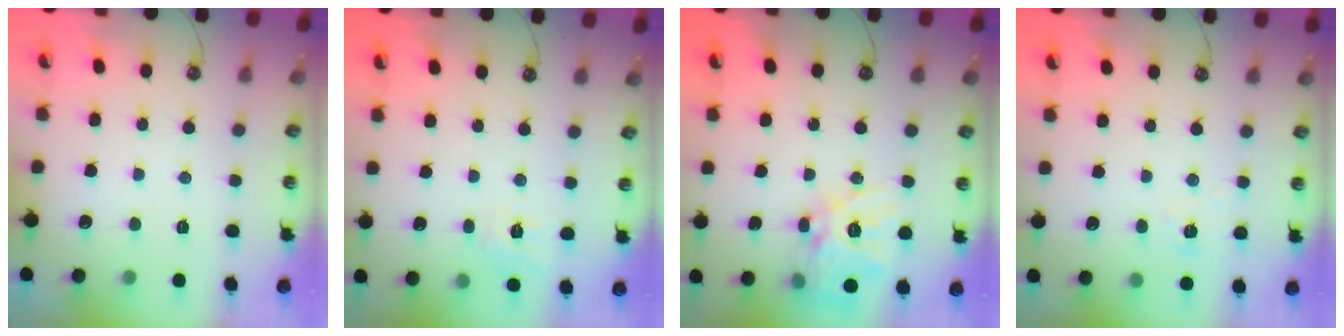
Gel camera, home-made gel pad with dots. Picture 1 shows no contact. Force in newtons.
{"total": 5.3, "press": 5.3, "slide": 0.4}
{"total": 16.2, "press": 16.2, "slide": 1.3}
{"total": 5.4, "press": 5.3, "slide": 0.5}